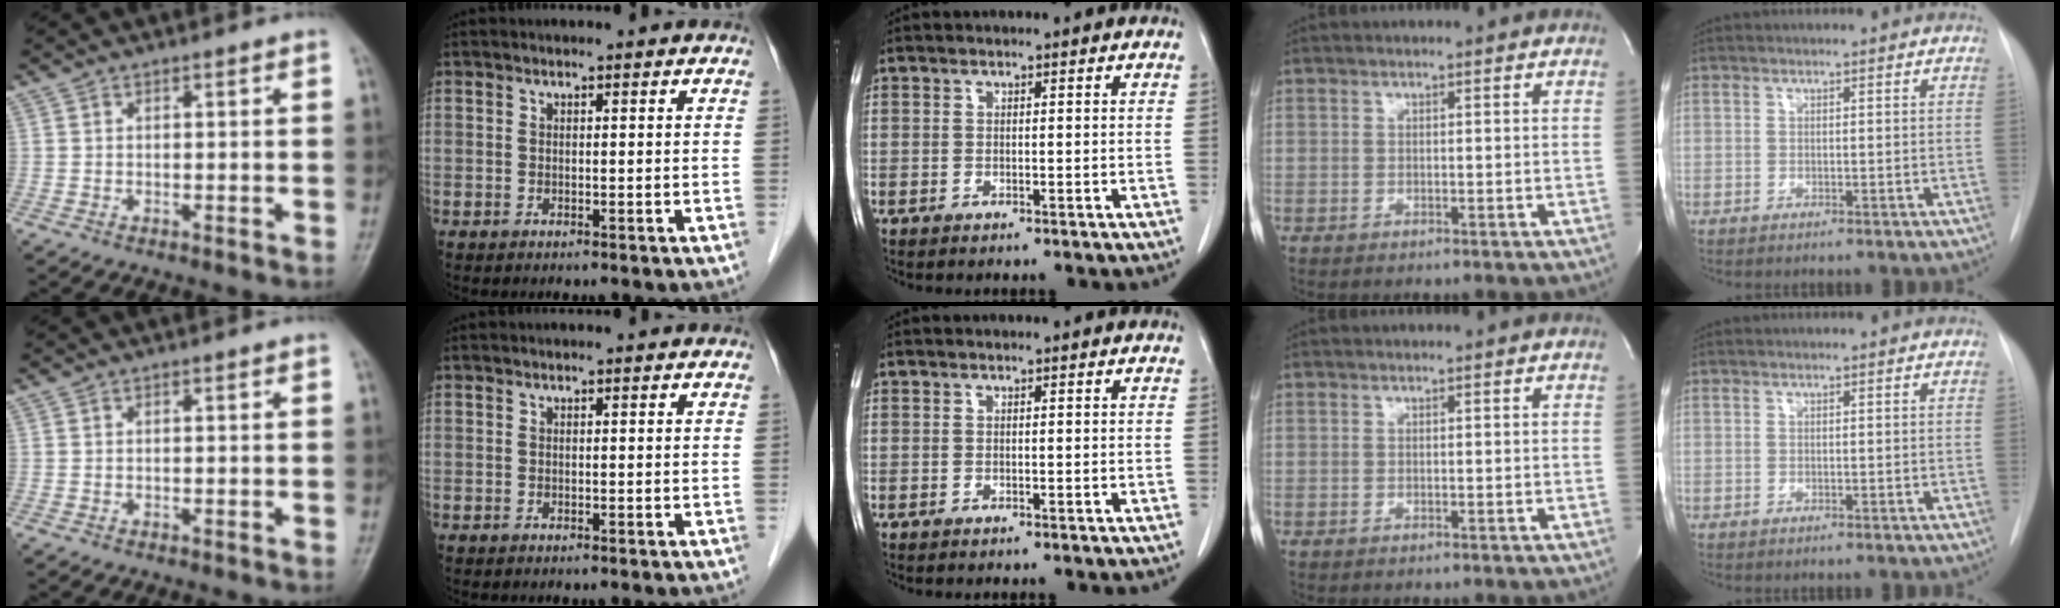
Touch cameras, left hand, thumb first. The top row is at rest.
{}